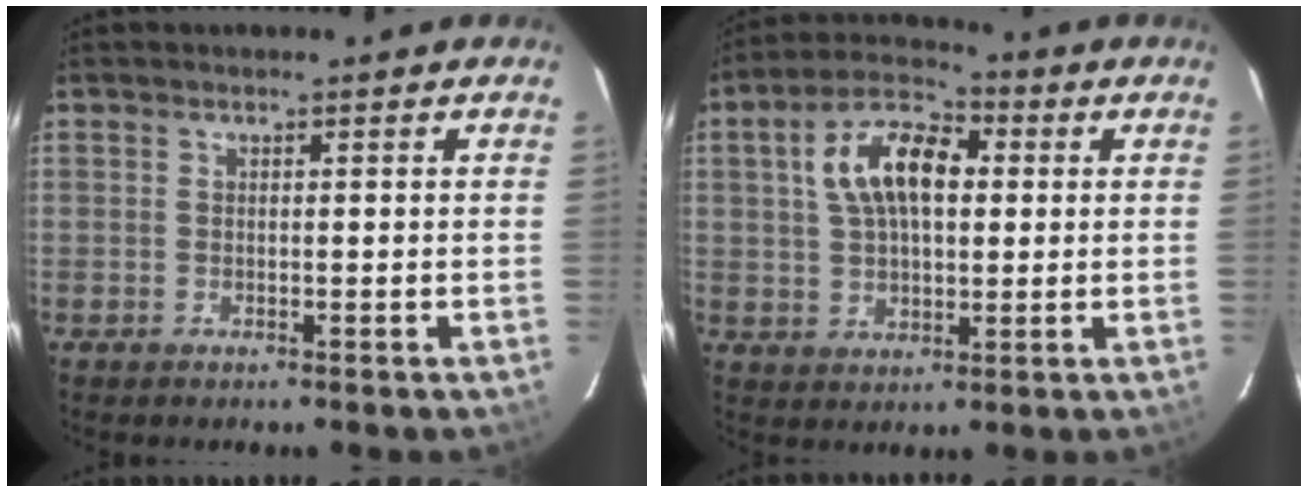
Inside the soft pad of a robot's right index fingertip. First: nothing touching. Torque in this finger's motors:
{"motor_torque": [0.59, 0.26, 0.47, 0.10]}